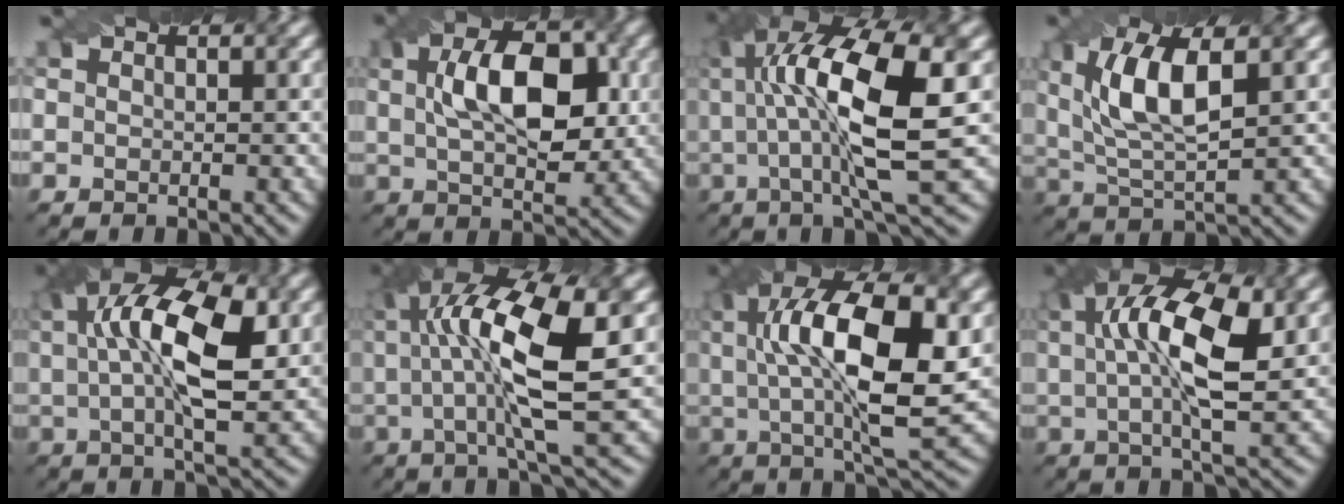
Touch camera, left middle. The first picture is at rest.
{"total": 8.3, "force": [1.1, 4.2, 7.1], "torque": [-0.119, 0.018, 0.023]}
{"total": 12.1, "force": [1.3, 3.0, 11.7], "torque": [-0.197, 0.014, 0.035]}
{"total": 7.0, "force": [1.6, 2.6, 6.4], "torque": [-0.133, 0.010, 0.038]}
{"total": 10.1, "force": [1.7, 3.6, 9.3], "torque": [-0.158, 0.020, 0.033]}
{"total": 11.2, "force": [1.4, 2.8, 10.7], "torque": [-0.182, 0.017, 0.035]}
{"total": 12.1, "force": [1.1, 4.0, 11.4], "torque": [-0.189, 0.016, 0.026]}
{"total": 9.8, "force": [1.6, 3.1, 9.1], "torque": [-0.160, 0.017, 0.035]}